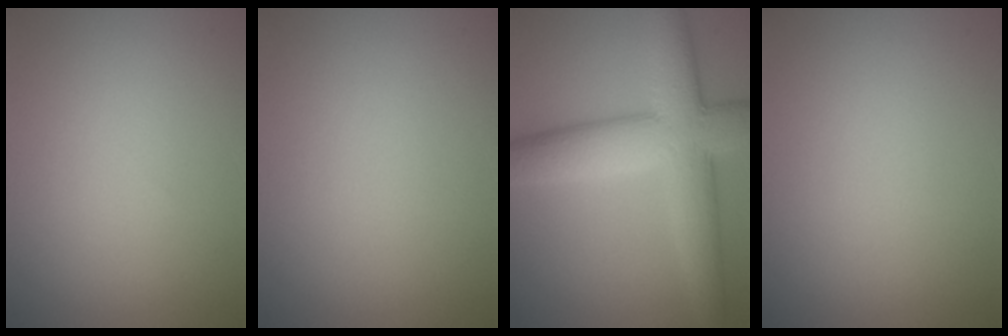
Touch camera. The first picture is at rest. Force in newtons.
{"total": 0.0}
{"total": 9.6, "press": 9.6, "slide": 0.2}
{"total": 0.0}